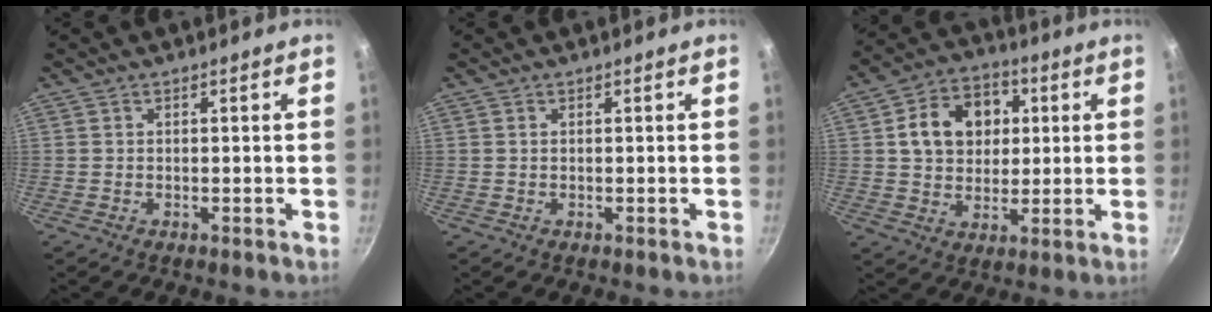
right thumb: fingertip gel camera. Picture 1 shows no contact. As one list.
[{"total": 0.0}, {"total": 13.2, "force": [2.8, 10.4, 7.6], "torque": [-0.097, 0.015, 0.040]}]